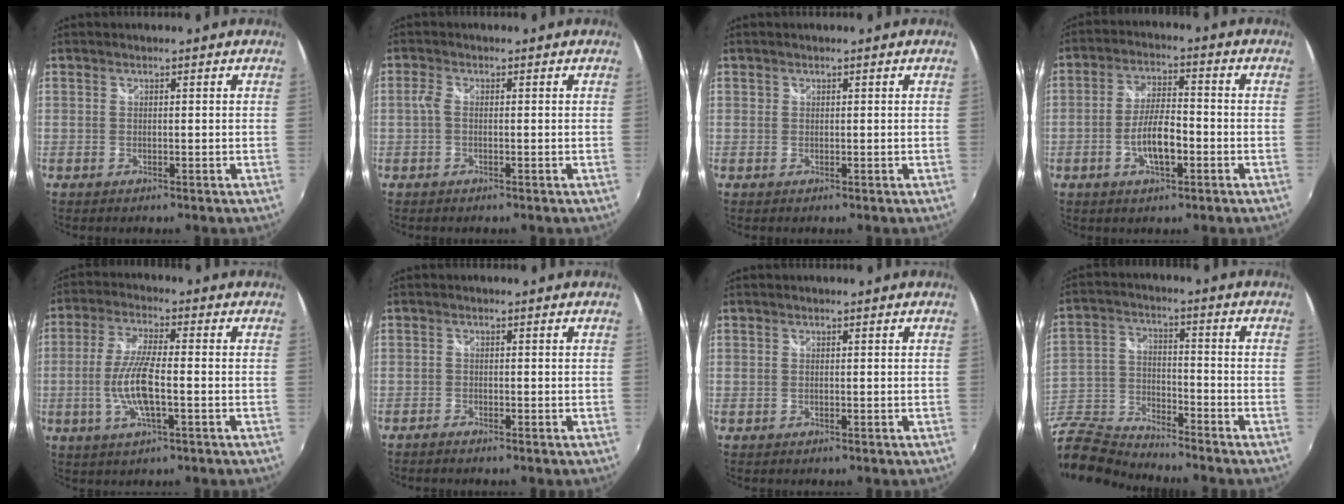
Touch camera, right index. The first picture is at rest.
{"total": 1.7, "force": [-0.2, 0.8, 1.4], "torque": [-0.033, 0.004, -0.008]}
{"total": 0.0}
{"total": 7.2, "force": [-2.6, 2.3, 6.3], "torque": [-0.124, 0.002, -0.044]}
{"total": 9.1, "force": [-2.1, 1.8, 8.7], "torque": [-0.179, -0.003, -0.041]}
{"total": 1.2, "force": [-1.1, 0.3, 0.4], "torque": [-0.016, -0.004, -0.024]}
{"total": 0.0}
{"total": 14.9, "force": [-13.0, 4.6, 5.5], "torque": [-0.147, -0.013, -0.260]}